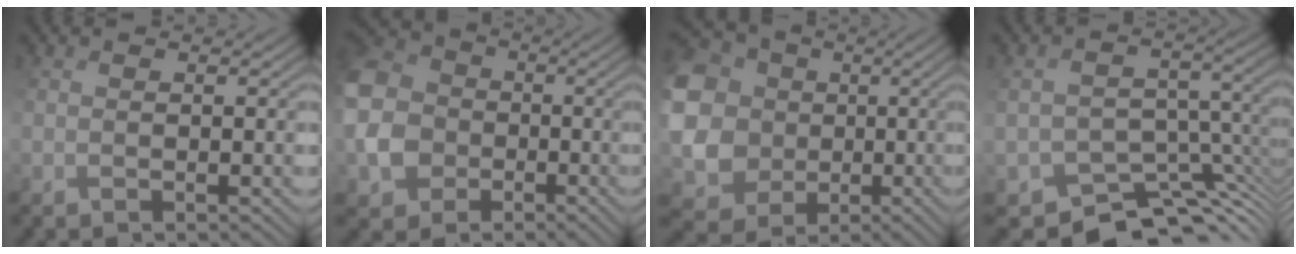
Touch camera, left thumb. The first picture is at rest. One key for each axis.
{"total": 10.1, "fx": -1.8, "fy": 8.8, "fz": 4.5, "tx": -0.161, "ty": -0.020, "tz": -0.037}
{"total": 18.2, "fx": 3.3, "fy": 16.7, "fz": 6.5, "tx": -0.263, "ty": 0.021, "tz": 0.043}
{"total": 7.3, "fx": -5.8, "fy": 3.9, "fz": 2.4, "tx": -0.028, "ty": 0.000, "tz": -0.078}